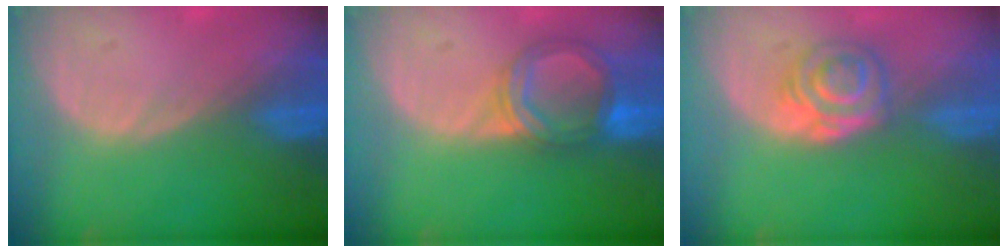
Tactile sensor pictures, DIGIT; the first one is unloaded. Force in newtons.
{"total": 5.9, "press": 5.9, "slide": 0.8}
{"total": 5.5, "press": 4.9, "slide": 2.6}